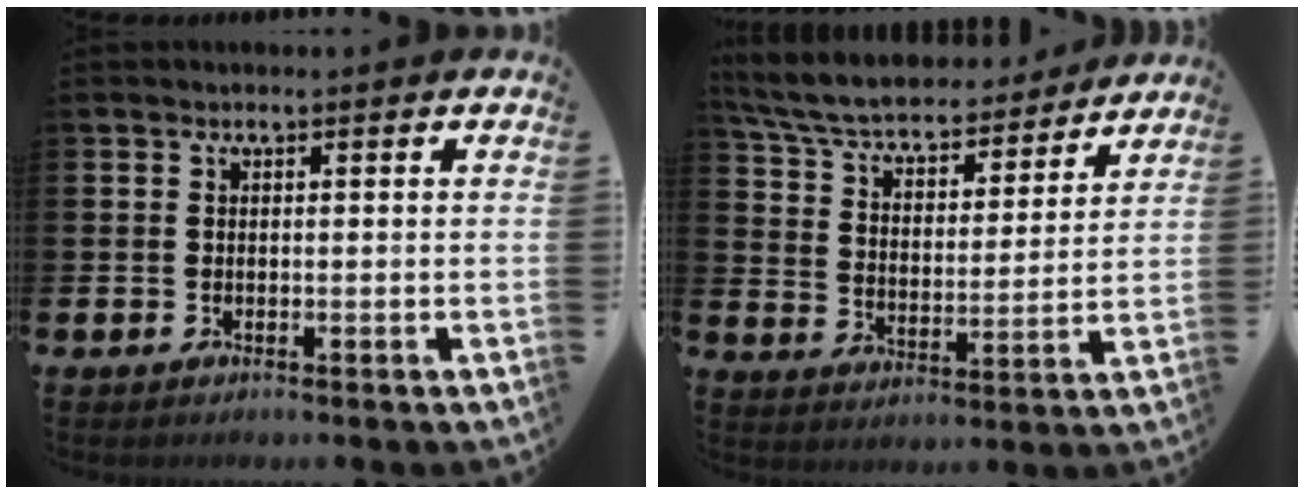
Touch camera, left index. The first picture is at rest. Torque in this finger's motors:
{"motor_torque": [1.00, -1.14, 0.35, 0.21]}